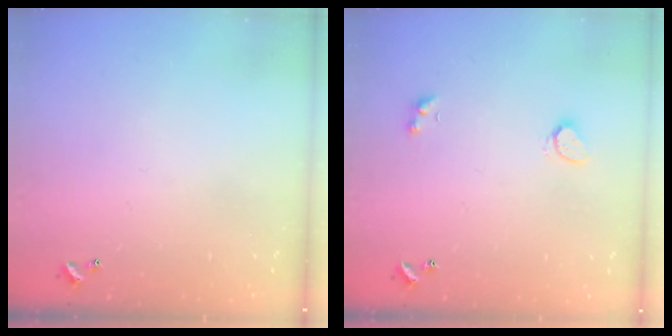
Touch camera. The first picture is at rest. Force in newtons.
{"total": 3.2, "press": 2.7, "slide": 1.7}